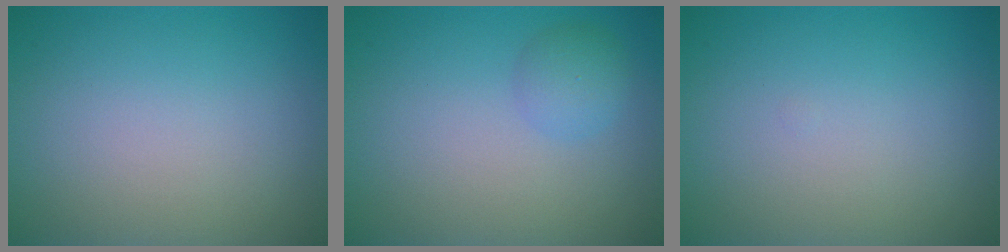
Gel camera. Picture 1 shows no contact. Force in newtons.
{"total": 1.9, "press": 1.9, "slide": 0.1}
{"total": 0.0}